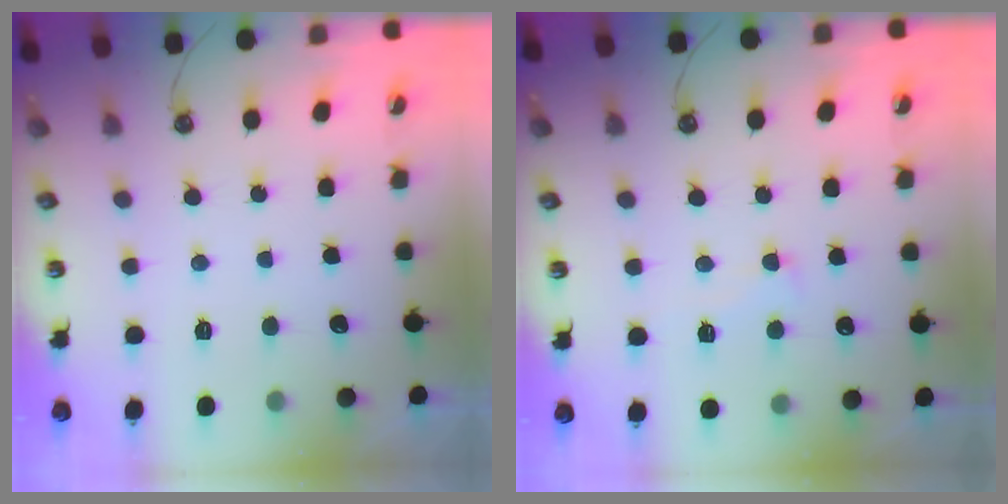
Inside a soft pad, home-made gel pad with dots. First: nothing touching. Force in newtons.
{"total": 0.6, "press": 0.3, "slide": 0.5}